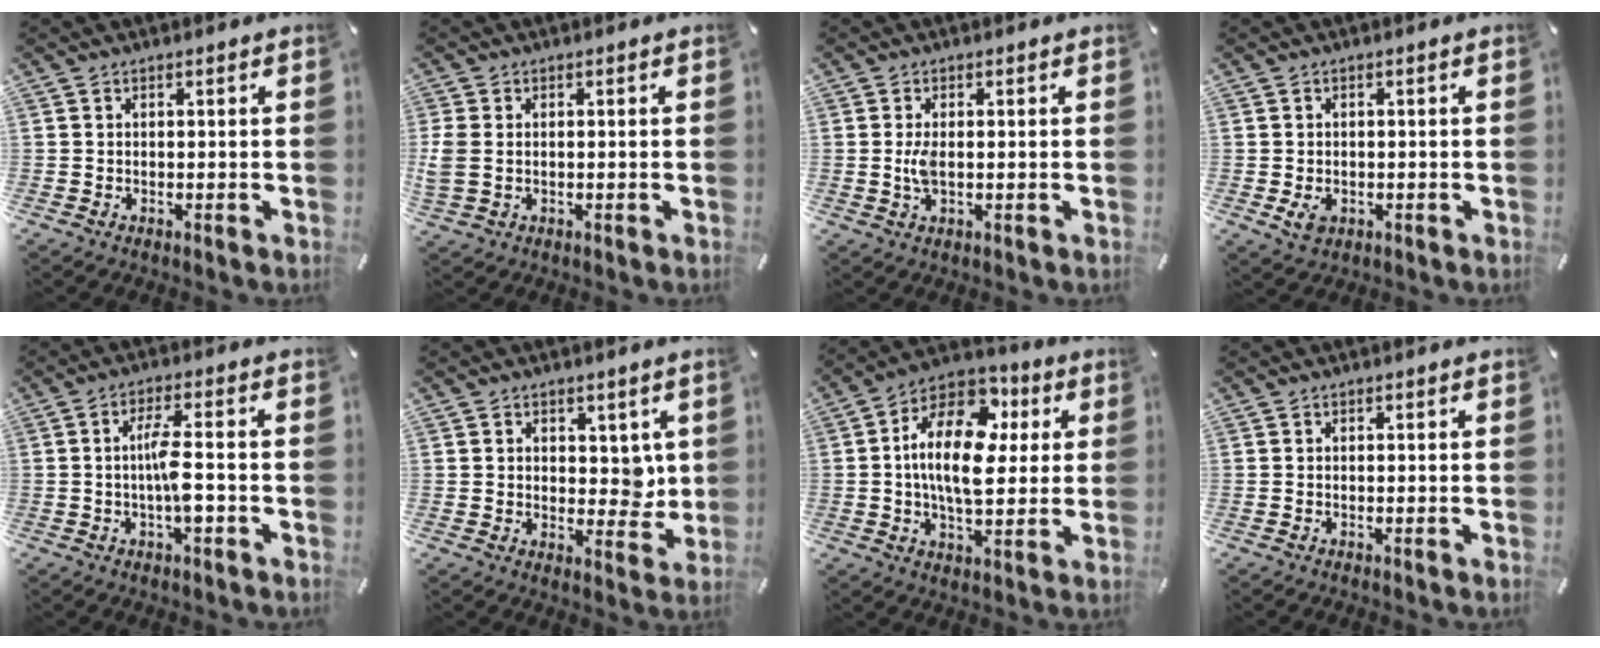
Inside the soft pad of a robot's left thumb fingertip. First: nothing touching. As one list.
[{"total": 4.0, "force": [-0.2, 2.8, 2.8], "torque": [-0.074, -0.002, -0.006]}, {"total": 3.4, "force": [0.0, 1.7, 2.9], "torque": [-0.064, -0.008, -0.007]}, {"total": 3.1, "force": [-0.8, 2.5, 1.7], "torque": [-0.028, -0.002, -0.016]}, {"total": 6.8, "force": [-1.1, 1.8, 6.4], "torque": [-0.127, 0.004, -0.025]}, {"total": 6.5, "force": [1.8, 5.2, 3.5], "torque": [-0.028, -0.008, 0.032]}, {"total": 18.5, "force": [3.5, 11.1, 14.4], "torque": [-0.277, -0.012, 0.055]}, {"total": 0.0}]